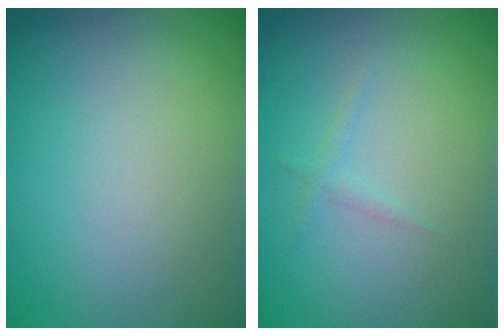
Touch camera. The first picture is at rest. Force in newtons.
{"total": 0.8, "press": 0.8, "slide": 0.0}